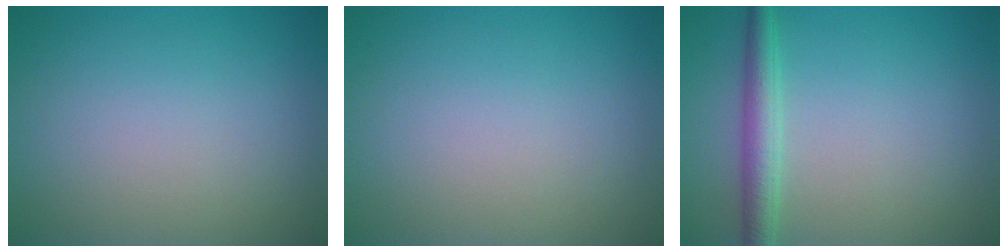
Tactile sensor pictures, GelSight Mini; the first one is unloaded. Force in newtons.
{"total": 0.0}
{"total": 2.8, "press": 2.8, "slide": 0.1}